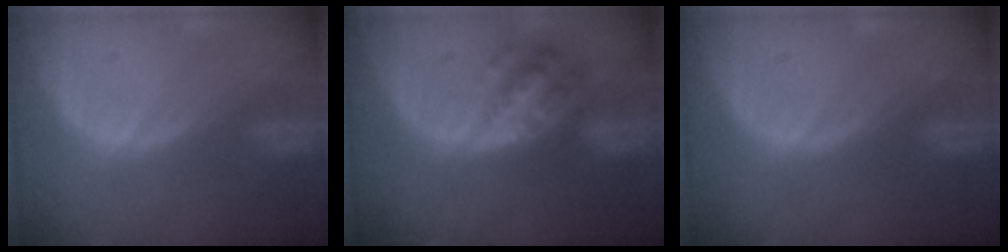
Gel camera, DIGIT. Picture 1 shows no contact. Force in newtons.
{"total": 6.3, "press": 5.7, "slide": 2.7}
{"total": 0.5, "press": 0.0, "slide": 0.5}